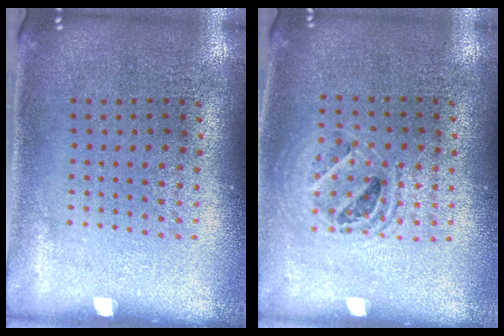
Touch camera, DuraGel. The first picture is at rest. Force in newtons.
{"total": 1.4, "press": 1.2, "slide": 0.6}